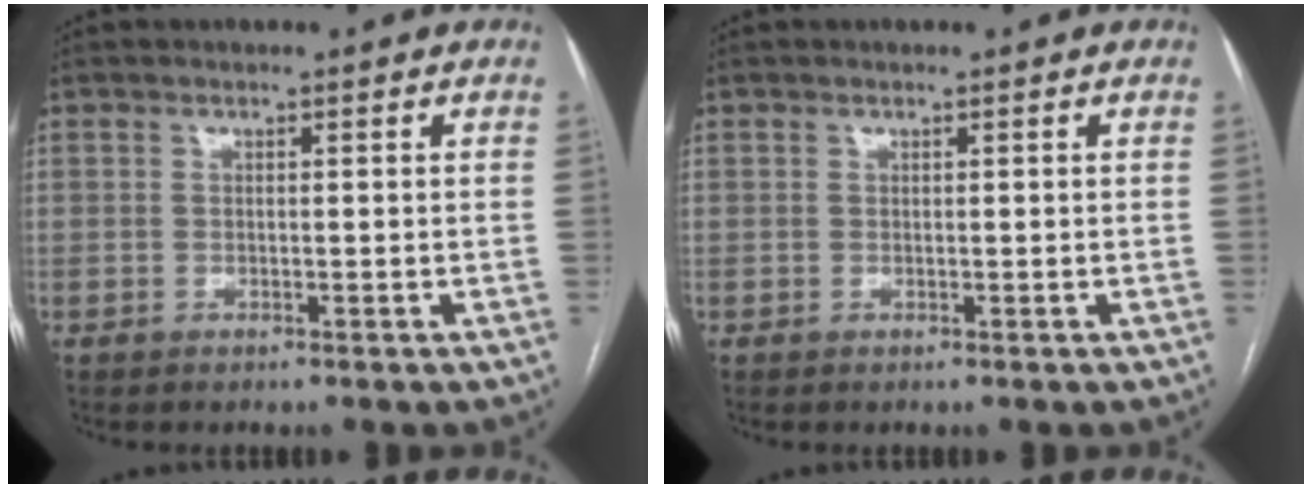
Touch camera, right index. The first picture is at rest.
{"total": 0.0}